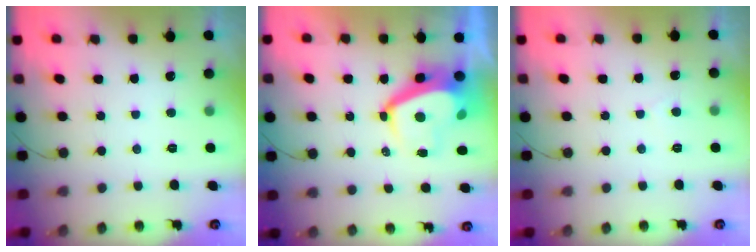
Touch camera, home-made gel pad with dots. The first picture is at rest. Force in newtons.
{"total": 6.4, "press": 6.4, "slide": 0.6}
{"total": 1.0, "press": 1.0, "slide": 0.2}